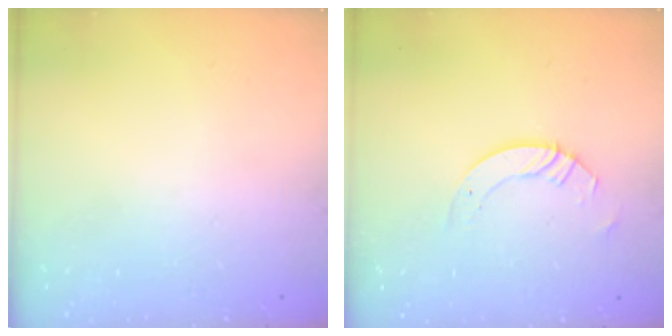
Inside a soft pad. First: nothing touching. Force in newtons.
{"total": 3.5, "press": 3.5, "slide": 0.3}